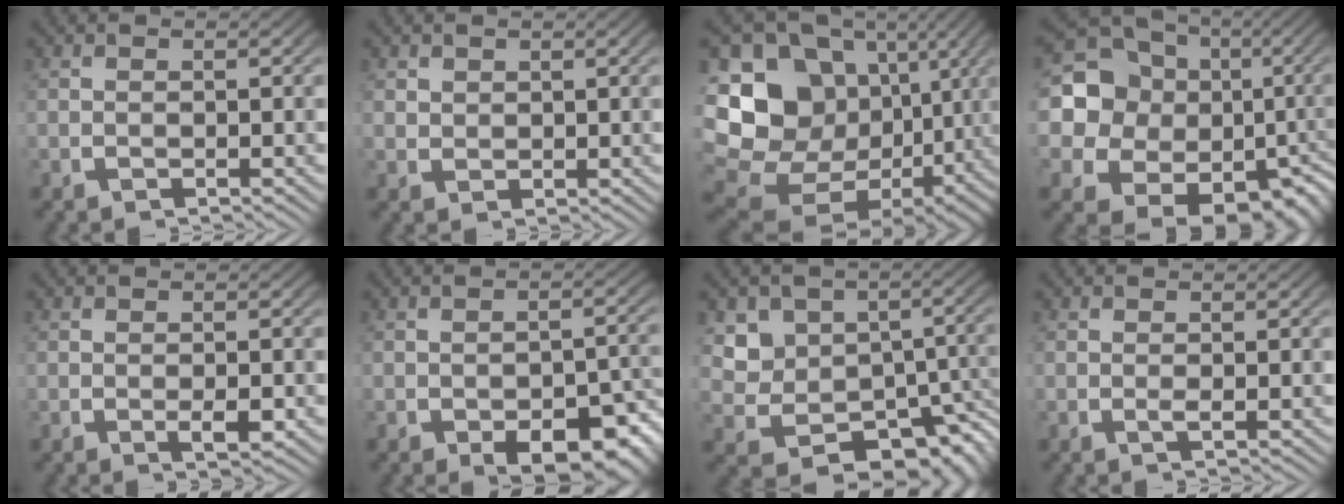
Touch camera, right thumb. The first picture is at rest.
{"total": 1.2, "force": [0.9, 0.8, 0.3], "torque": [-0.002, -0.007, 0.026]}
{"total": 20.5, "force": [-0.8, 15.9, 12.8], "torque": [-0.258, -0.055, 0.004]}
{"total": 18.5, "force": [-1.0, 15.1, 10.7], "torque": [-0.232, -0.063, -0.005]}
{"total": 1.7, "force": [-0.4, 0.7, 1.5], "torque": [-0.021, 0.001, -0.008]}
{"total": 6.2, "force": [-2.8, 3.2, 4.5], "torque": [-0.066, -0.031, -0.026]}
{"total": 12.3, "force": [-3.8, 9.3, 6.9], "torque": [-0.142, -0.062, -0.033]}
{"total": 0.8, "force": [0.0, 0.2, 0.7], "torque": [-0.013, 0.001, -0.001]}